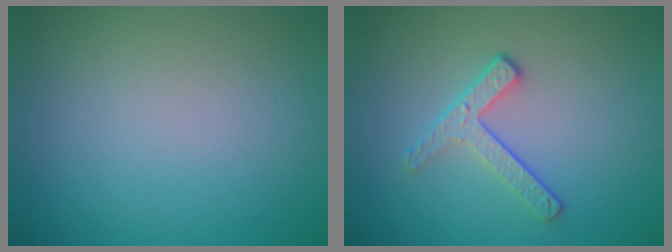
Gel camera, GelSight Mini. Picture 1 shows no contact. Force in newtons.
{"total": 2.3, "press": 1.7, "slide": 1.6}